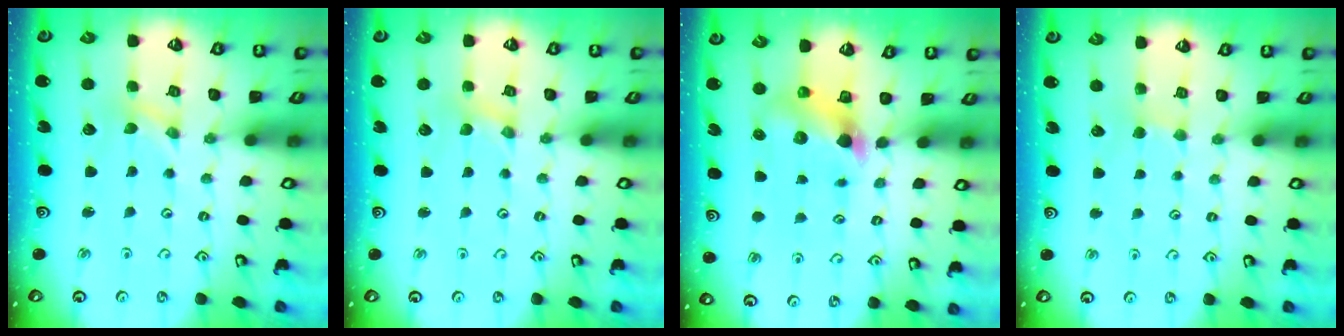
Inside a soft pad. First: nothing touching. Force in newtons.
{"total": 0.6, "press": 0.5, "slide": 0.1}
{"total": 5.7, "press": 5.7, "slide": 0.5}
{"total": 2.0, "press": 2.0, "slide": 0.5}